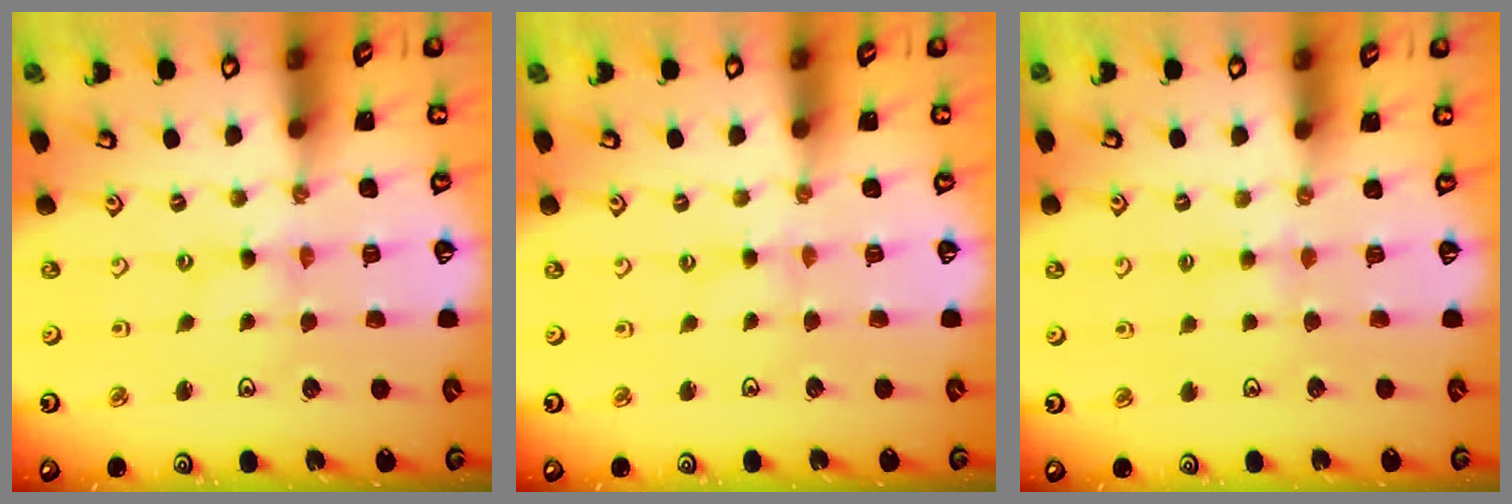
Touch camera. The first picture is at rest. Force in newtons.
{"total": 1.6, "press": 1.6, "slide": 0.2}
{"total": 3.4, "press": 3.3, "slide": 0.6}